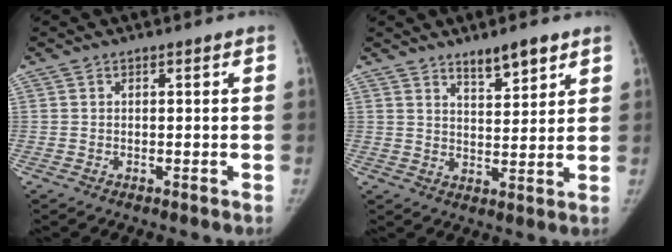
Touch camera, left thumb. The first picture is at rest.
{"total": 6.8, "force": [4.9, 2.2, 4.2], "torque": [-0.047, -0.036, 0.077]}